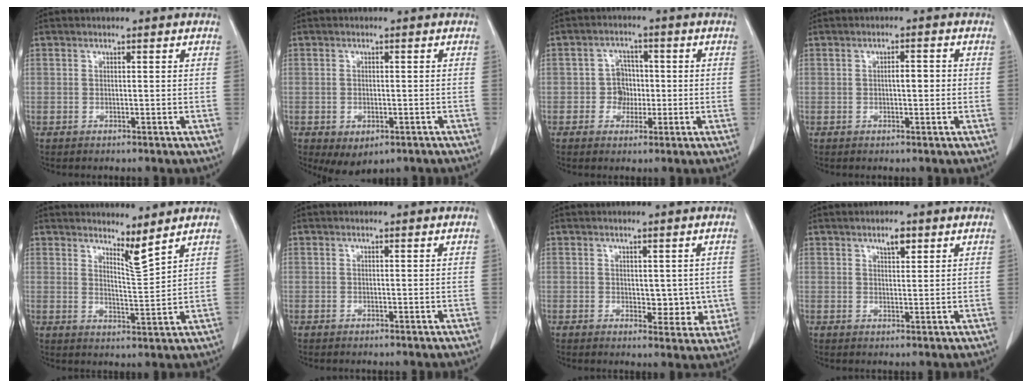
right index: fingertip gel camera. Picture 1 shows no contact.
{"total": 4.1, "force": [-2.2, 2.4, 2.5], "torque": [-0.036, -0.006, -0.022]}
{"total": 3.9, "force": [-0.6, 3.6, 1.4], "torque": [-0.018, 0.012, -0.008]}
{"total": 2.1, "force": [-0.1, 0.7, 1.9], "torque": [-0.033, 0.004, -0.002]}
{"total": 3.8, "force": [3.4, -0.5, 1.7], "torque": [-0.034, -0.023, 0.064]}
{"total": 0.0}
{"total": 4.6, "force": [0.1, 2.9, 3.6], "torque": [-0.028, -0.008, 0.006]}
{"total": 2.4, "force": [1.5, 0.8, 1.7], "torque": [-0.031, -0.001, 0.026]}